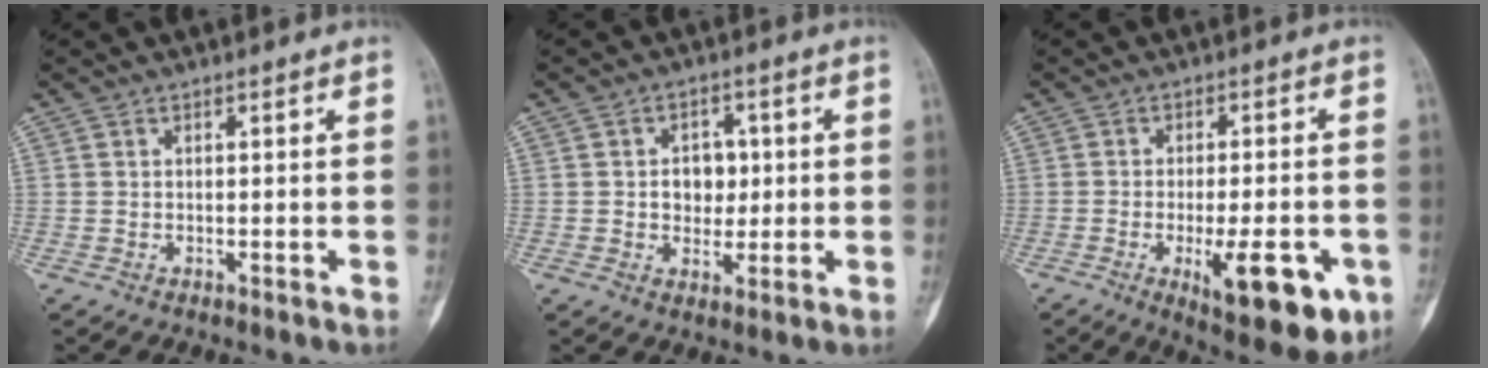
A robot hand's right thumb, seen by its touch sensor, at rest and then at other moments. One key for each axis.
{"total": 5.8, "fx": 0.5, "fy": 4.6, "fz": 3.5, "tx": -0.015, "ty": 0.004, "tz": 0.007}
{"total": 14.3, "fx": -5.2, "fy": 5.0, "fz": 12.4, "tx": -0.154, "ty": -0.001, "tz": -0.062}